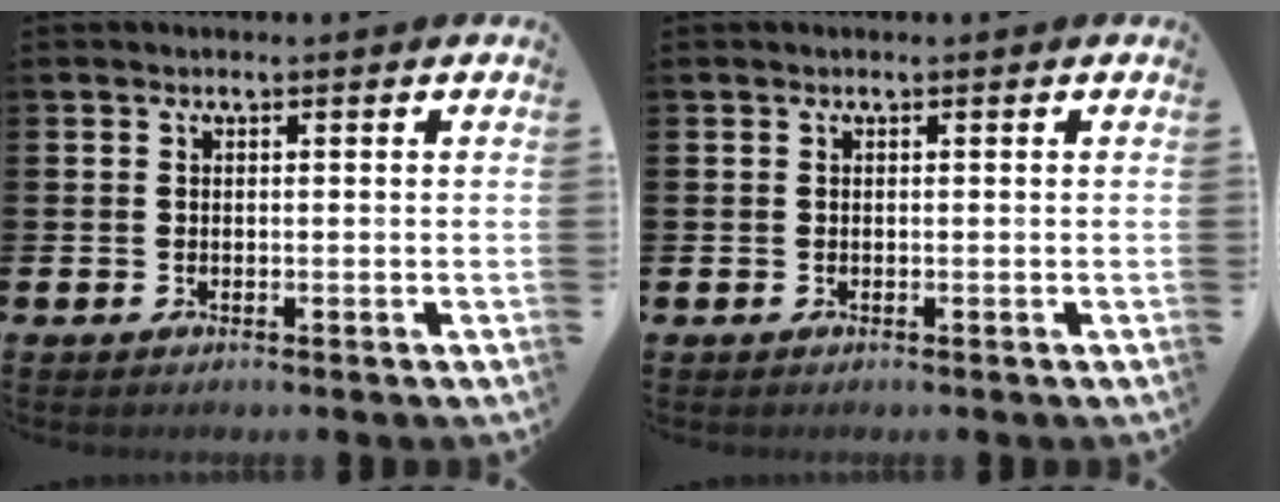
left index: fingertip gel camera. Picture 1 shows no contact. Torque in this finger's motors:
{"motor_torque": [0.00, 0.00, 0.00, 0.00]}